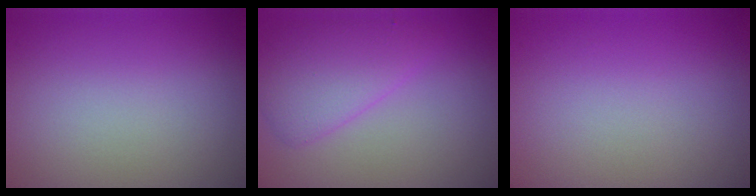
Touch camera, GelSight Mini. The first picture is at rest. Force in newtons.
{"total": 3.9, "press": 3.9, "slide": 0.1}
{"total": 0.0}